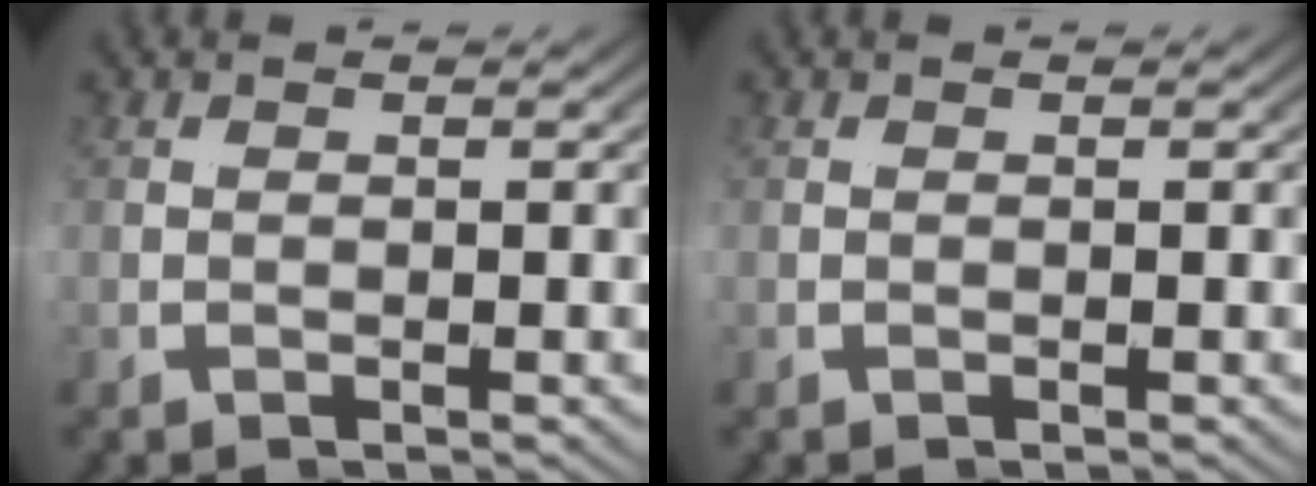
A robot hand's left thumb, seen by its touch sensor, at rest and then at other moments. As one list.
[{"total": 0.0}]